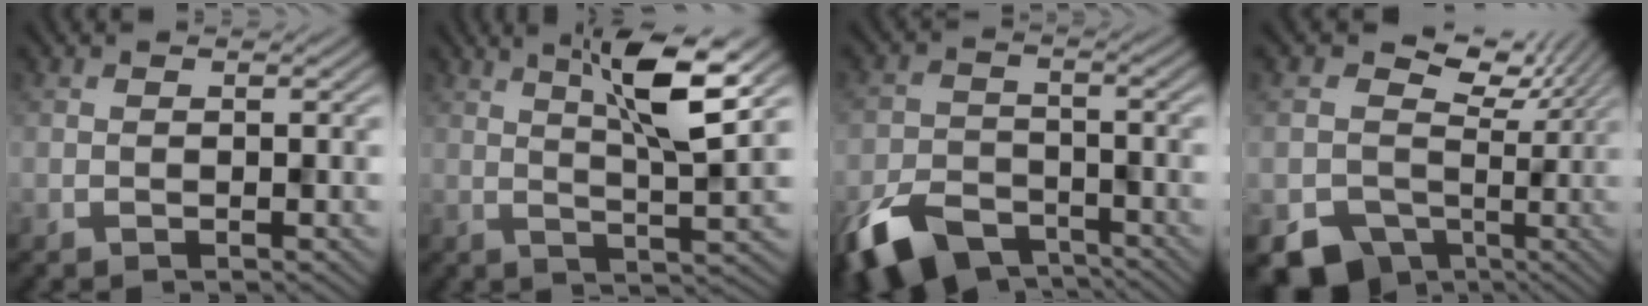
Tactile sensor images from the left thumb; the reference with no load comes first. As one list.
[{"total": 7.8, "force": [3.5, 0.8, 6.9], "torque": [-0.124, 0.003, 0.063]}, {"total": 9.2, "force": [-6.3, 4.9, 4.5], "torque": [-0.100, -0.020, -0.119]}, {"total": 11.5, "force": [0.1, 10.3, 5.1], "torque": [-0.104, -0.039, 0.003]}]